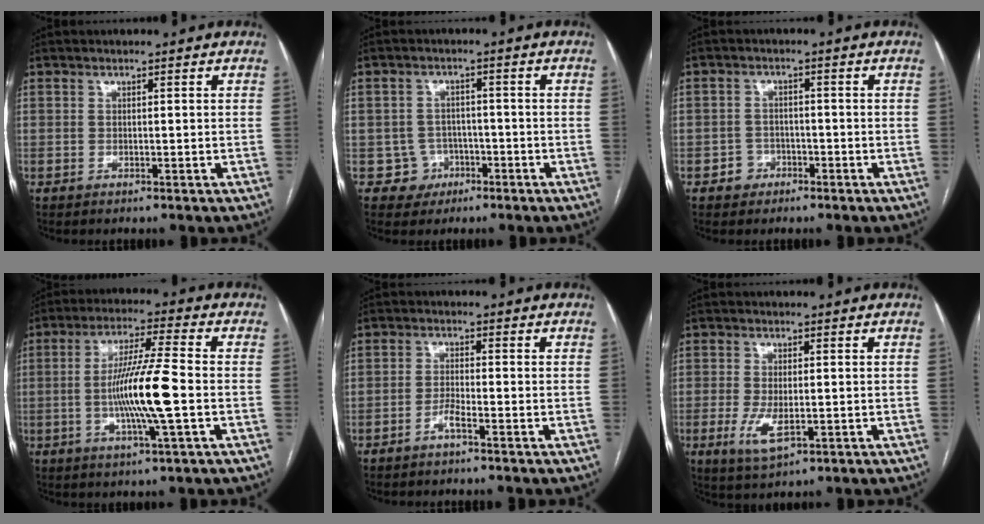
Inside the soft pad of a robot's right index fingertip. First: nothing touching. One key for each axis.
{"total": 4.2, "fx": -1.6, "fy": 3.8, "fz": -0.4, "tx": 0.019, "ty": 0.019, "tz": -0.020}
{"total": 3.0, "fx": -1.5, "fy": 2.7, "fz": 0.2, "tx": 0.005, "ty": 0.013, "tz": -0.025}
{"total": 11.5, "fx": -1.8, "fy": -0.1, "fz": 11.4, "tx": -0.217, "ty": -0.005, "tz": -0.040}
{"total": 2.1, "fx": -1.4, "fy": 0.1, "fz": 1.6, "tx": -0.032, "ty": 0.002, "tz": -0.030}
{"total": 5.2, "fx": -1.3, "fy": 2.1, "fz": 4.6, "tx": -0.095, "ty": -0.010, "tz": -0.017}